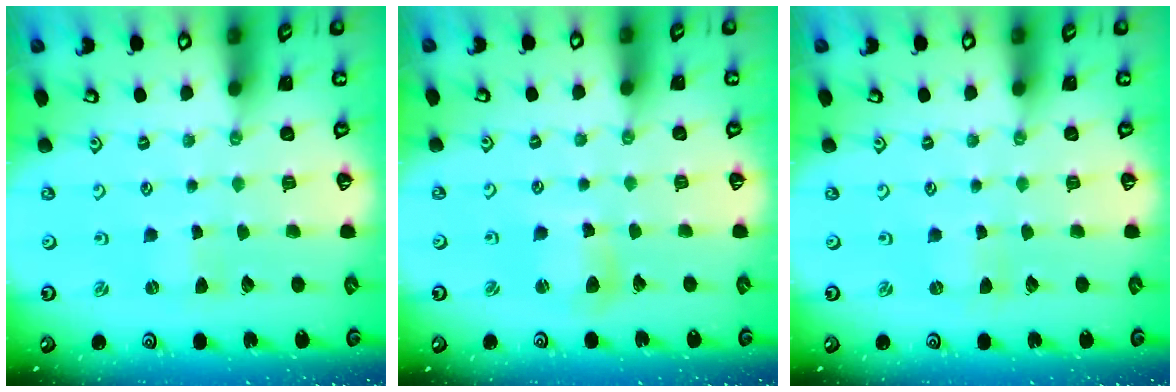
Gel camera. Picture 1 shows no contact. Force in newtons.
{"total": 5.2, "press": 5.1, "slide": 0.8}
{"total": 0.6, "press": 0.6, "slide": 0.1}